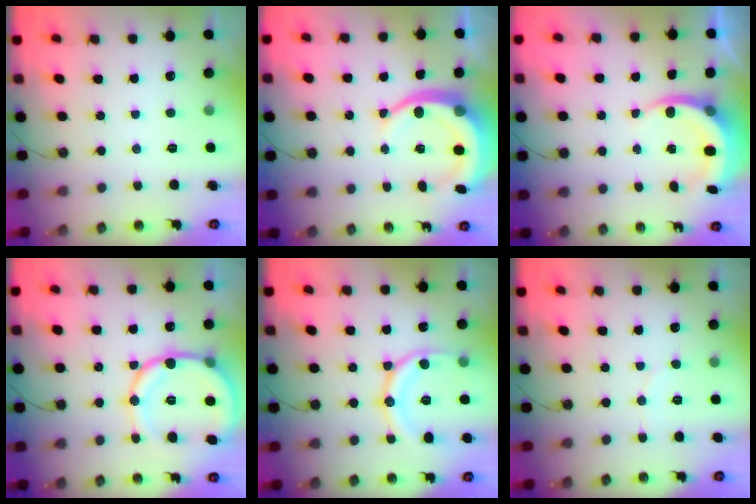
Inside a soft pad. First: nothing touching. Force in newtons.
{"total": 11.3, "press": 11.2, "slide": 1.3}
{"total": 6.4, "press": 6.3, "slide": 1.1}
{"total": 15.7, "press": 15.4, "slide": 3.1}
{"total": 14.5, "press": 14.5, "slide": 1.3}
{"total": 1.8, "press": 1.8, "slide": 0.2}